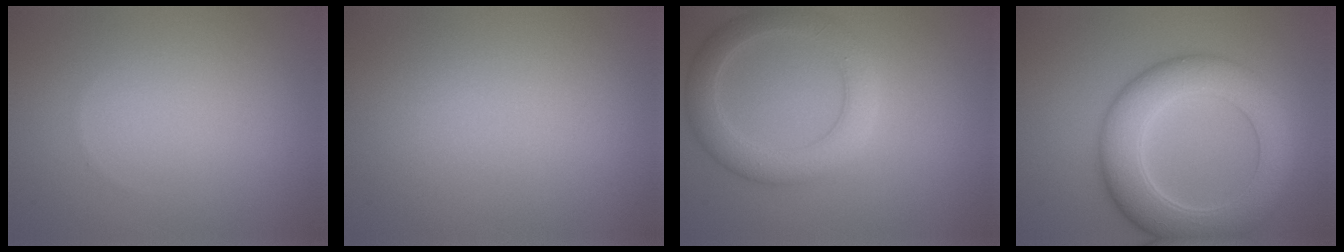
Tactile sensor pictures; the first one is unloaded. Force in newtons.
{"total": 0.0}
{"total": 4.1, "press": 4.1, "slide": 0.1}
{"total": 8.2, "press": 8.2, "slide": 0.4}